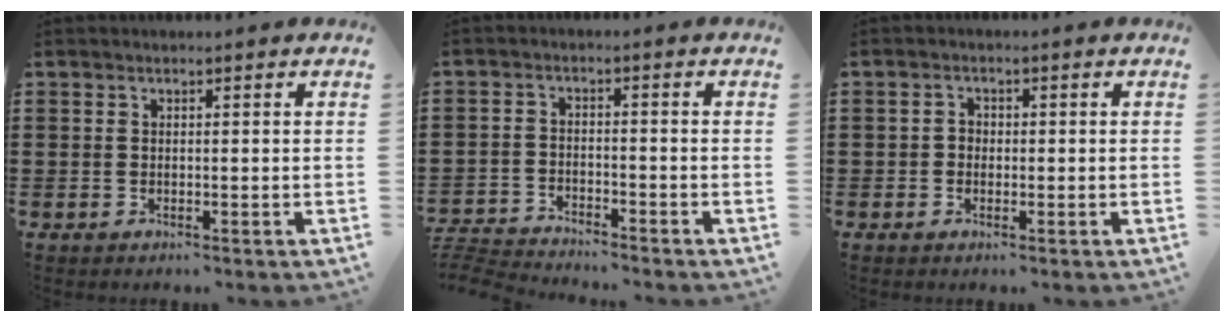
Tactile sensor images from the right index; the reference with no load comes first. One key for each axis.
{"total": 3.7, "fx": -3.7, "fy": -0.6, "fz": 0.1, "tx": -0.014, "ty": -0.007, "tz": -0.081}
{"total": 0.7, "fx": -0.5, "fy": 0.4, "fz": 0.3, "tx": -0.003, "ty": 0.002, "tz": -0.011}